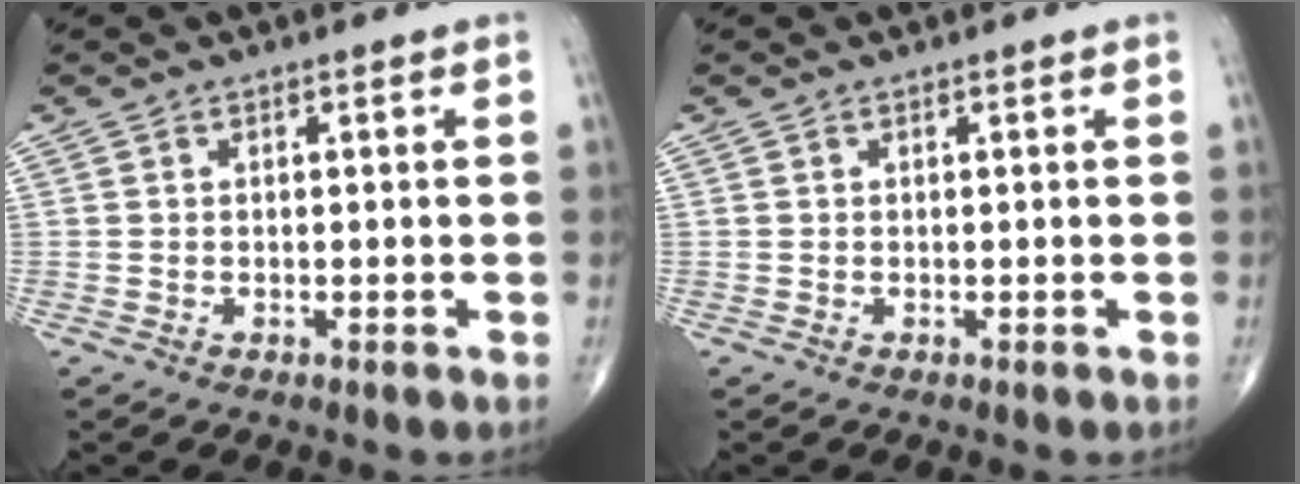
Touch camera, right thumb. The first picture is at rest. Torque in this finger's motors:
{"motor_torque": [-0.02, 0.02, 0.00, 0.00, 0.01]}